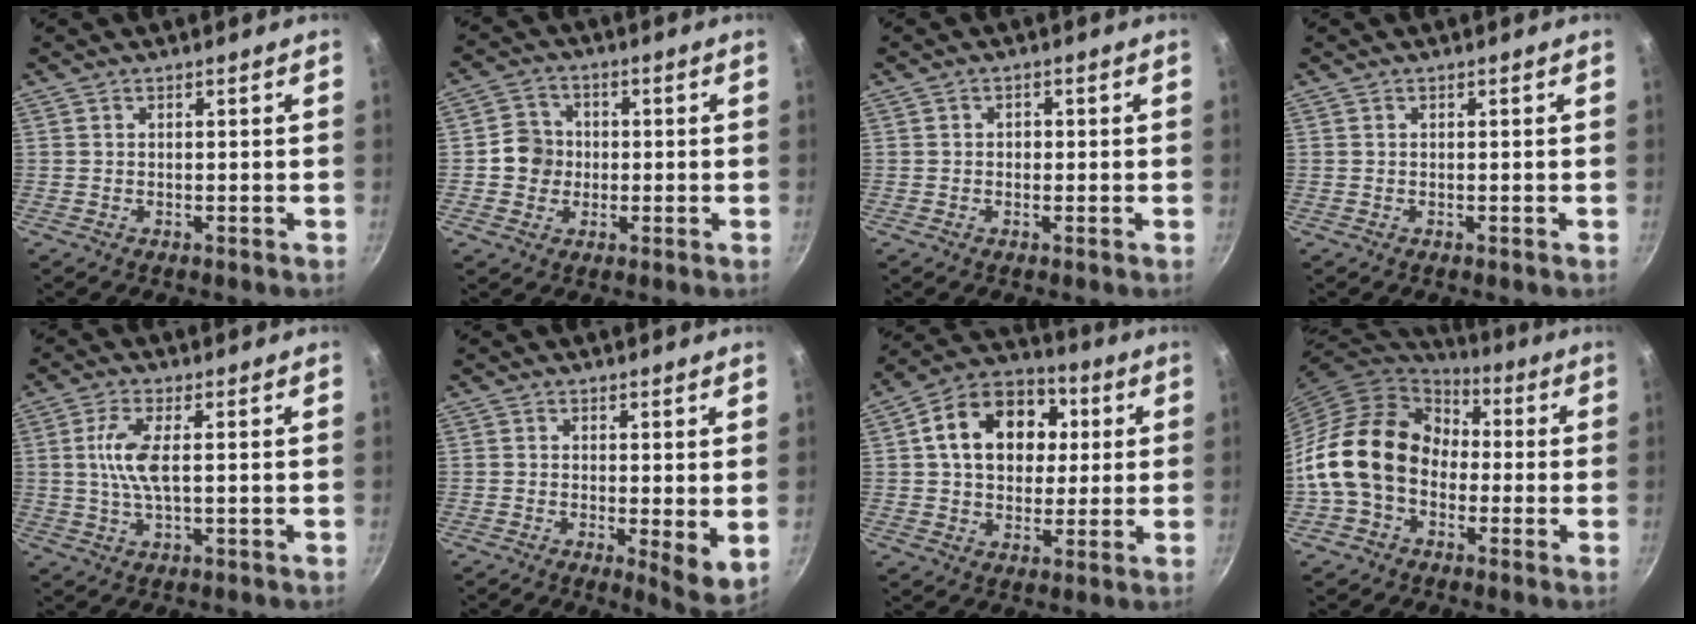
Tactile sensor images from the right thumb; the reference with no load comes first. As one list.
[{"total": 6.0, "force": [-0.4, 5.7, 2.0], "torque": [-0.002, 0.012, -0.018]}, {"total": 1.5, "force": [-0.1, 1.3, 0.7], "torque": [-0.006, 0.003, -0.003]}, {"total": 0.0}, {"total": 6.7, "force": [0.7, 2.1, 6.3], "torque": [-0.142, 0.001, 0.014]}, {"total": 6.0, "force": [0.0, 2.0, 5.7], "torque": [-0.078, -0.023, 0.000]}, {"total": 17.0, "force": [3.5, 12.7, 10.8], "torque": [-0.147, 0.022, 0.043]}, {"total": 18.2, "force": [-1.7, 14.0, 11.5], "torque": [-0.177, 0.050, -0.043]}]